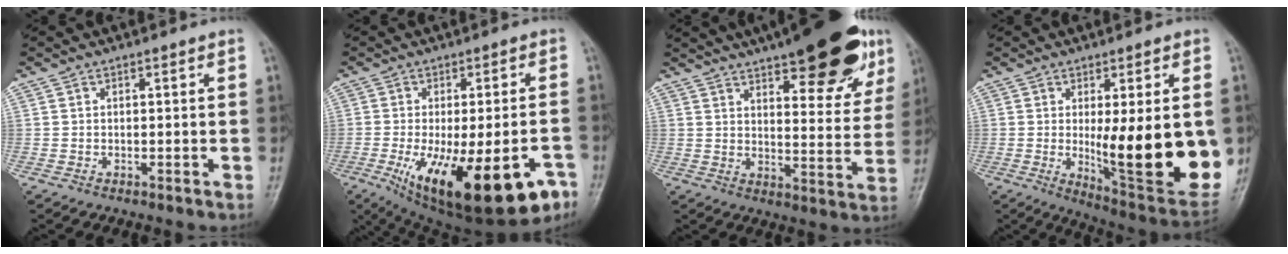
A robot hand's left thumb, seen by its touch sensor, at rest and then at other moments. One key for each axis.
{"total": 23.1, "fx": -10.2, "fy": 8.7, "fz": 18.8, "tx": -0.236, "ty": -0.006, "tz": -0.131}
{"total": 22.7, "fx": 14.2, "fy": 7.7, "fz": 16.0, "tx": -0.182, "ty": -0.031, "tz": 0.188}
{"total": 20.1, "fx": -0.8, "fy": 5.7, "fz": 19.3, "tx": -0.240, "ty": -0.042, "tz": 0.010}